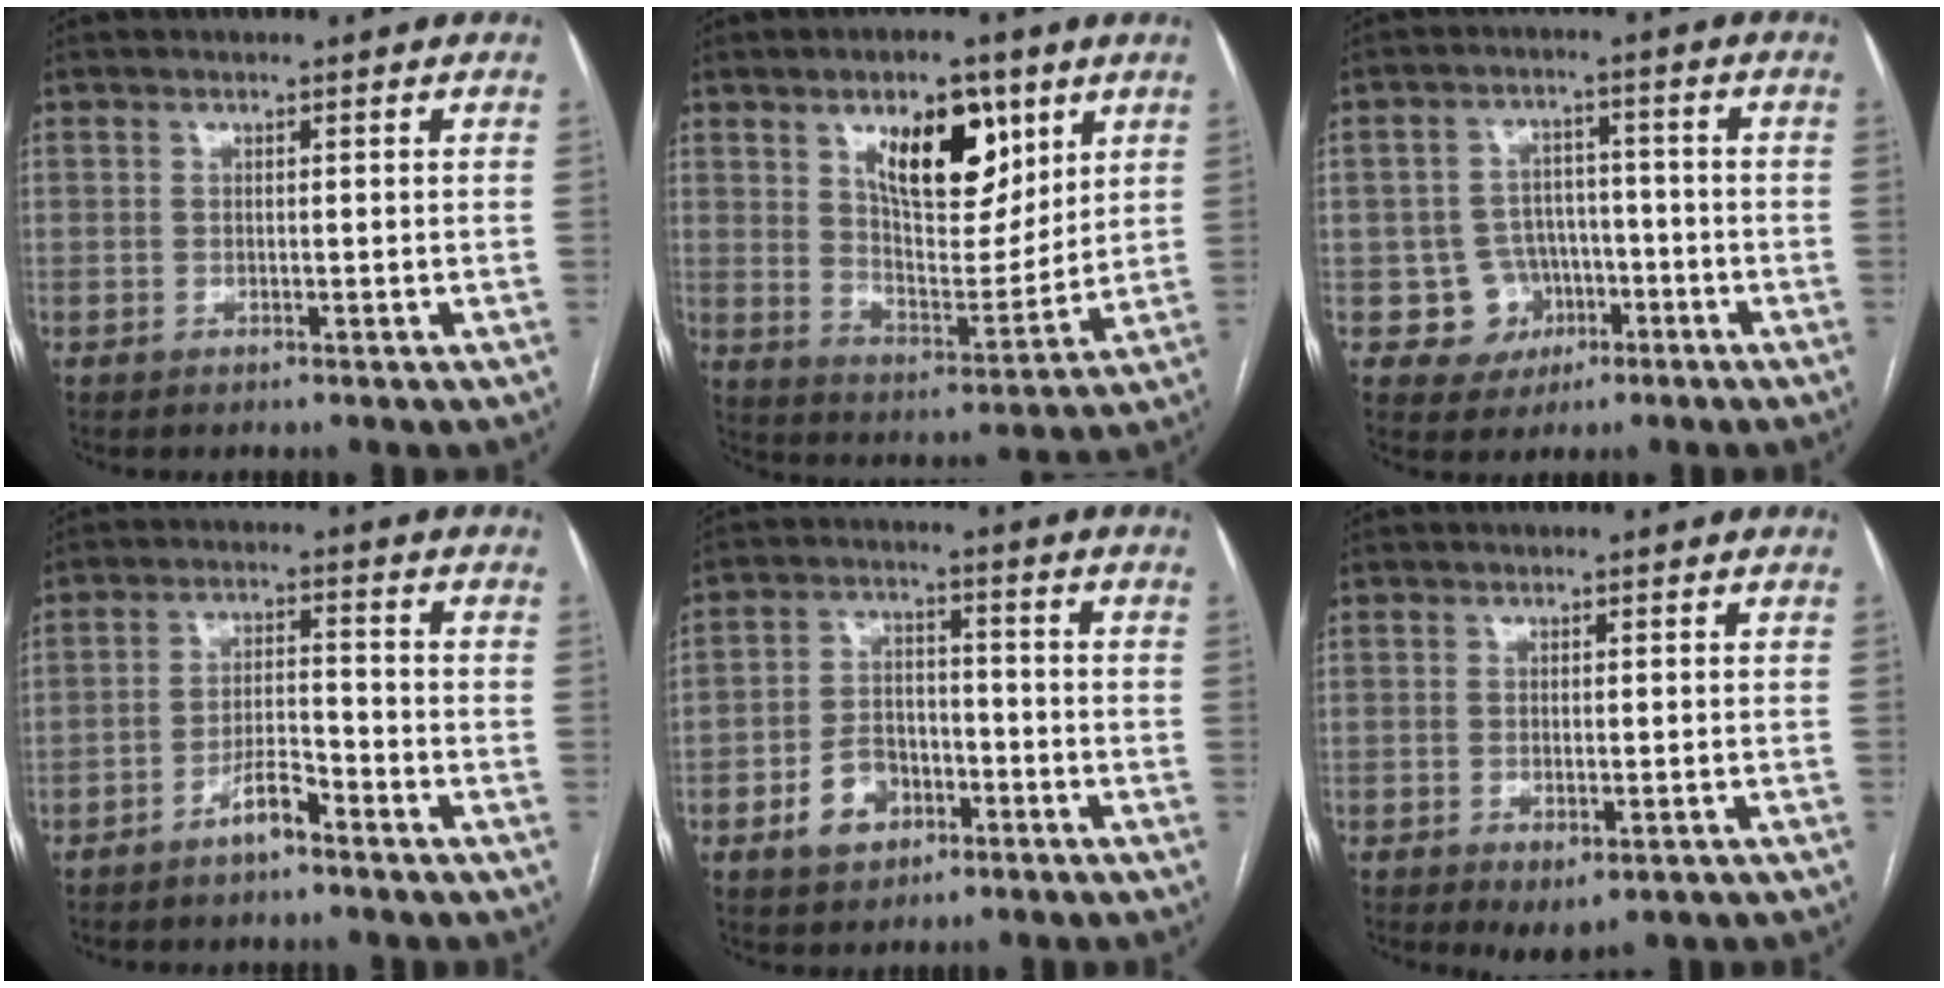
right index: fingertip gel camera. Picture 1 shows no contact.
{"total": 13.9, "force": [7.0, 5.9, 10.4], "torque": [-0.161, 0.003, 0.125]}
{"total": 6.9, "force": [-2.1, 6.6, 0.6], "torque": [0.002, 0.016, -0.026]}
{"total": 4.5, "force": [-3.2, 1.1, 2.9], "torque": [-0.054, 0.008, -0.060]}
{"total": 7.4, "force": [-3.3, 5.3, 3.8], "torque": [-0.078, 0.018, -0.050]}
{"total": 3.1, "force": [-1.5, 1.4, 2.4], "torque": [-0.031, -0.005, -0.011]}